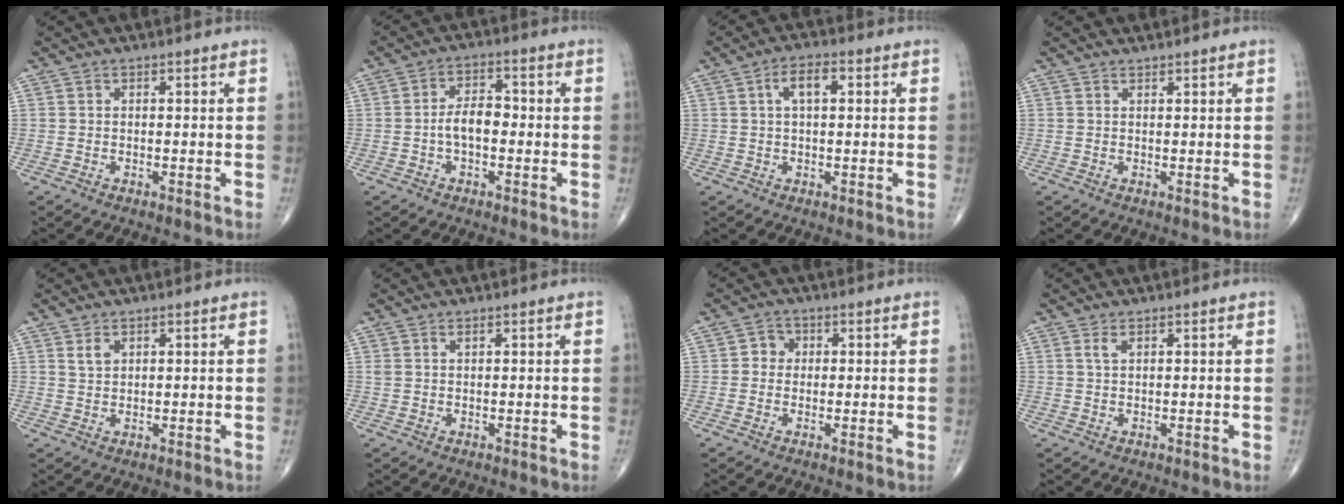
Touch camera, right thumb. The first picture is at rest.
{"total": 5.4, "force": [-0.9, 3.0, 4.3], "torque": [-0.071, 0.022, -0.023]}
{"total": 4.6, "force": [1.2, 2.1, 3.9], "torque": [-0.067, 0.012, 0.017]}
{"total": 0.7, "force": [0.7, -0.1, 0.0], "torque": [0.001, -0.007, 0.012]}
{"total": 1.9, "force": [1.1, 1.2, 1.1], "torque": [-0.017, -0.004, 0.026]}
{"total": 0.9, "force": [0.5, 0.3, 0.6], "torque": [-0.013, 0.008, 0.013]}
{"total": 2.6, "force": [0.2, 2.4, 0.9], "torque": [0.005, 0.007, -0.005]}
{"total": 1.2, "force": [0.6, 0.4, 0.9], "torque": [-0.022, 0.005, 0.015]}